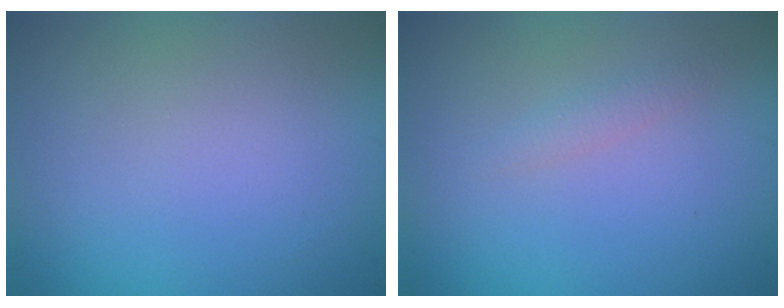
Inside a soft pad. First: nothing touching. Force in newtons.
{"total": 0.9, "press": 0.9, "slide": 0.1}